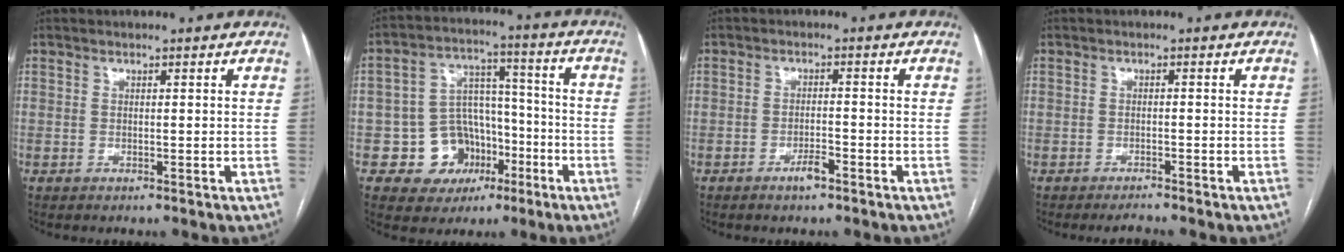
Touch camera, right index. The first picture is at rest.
{"total": 10.4, "force": [-4.1, 8.9, 3.5], "torque": [-0.045, 0.034, -0.055]}
{"total": 2.6, "force": [-1.7, 0.5, 1.9], "torque": [-0.031, 0.001, -0.030]}
{"total": 1.8, "force": [-1.7, -0.1, 0.6], "torque": [-0.013, -0.005, -0.026]}